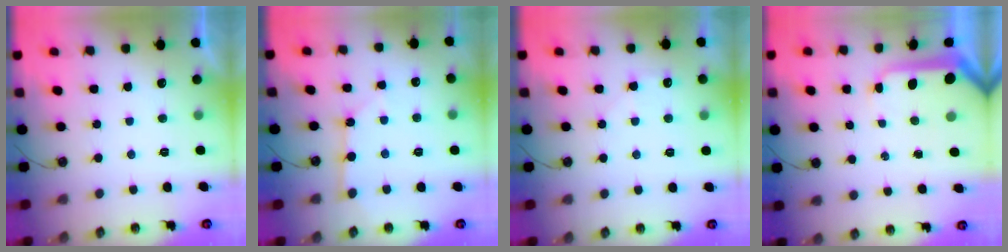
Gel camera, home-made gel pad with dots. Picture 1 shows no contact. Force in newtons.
{"total": 2.6, "press": 2.6, "slide": 0.3}
{"total": 6.5, "press": 6.5, "slide": 0.8}
{"total": 9.5, "press": 9.4, "slide": 0.9}